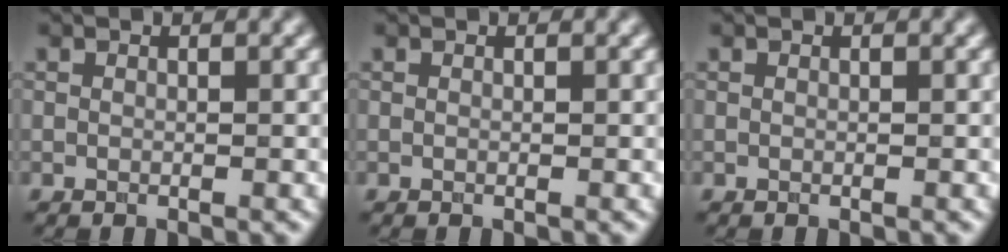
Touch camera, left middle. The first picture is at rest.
{"total": 0.0}
{"total": 0.0}